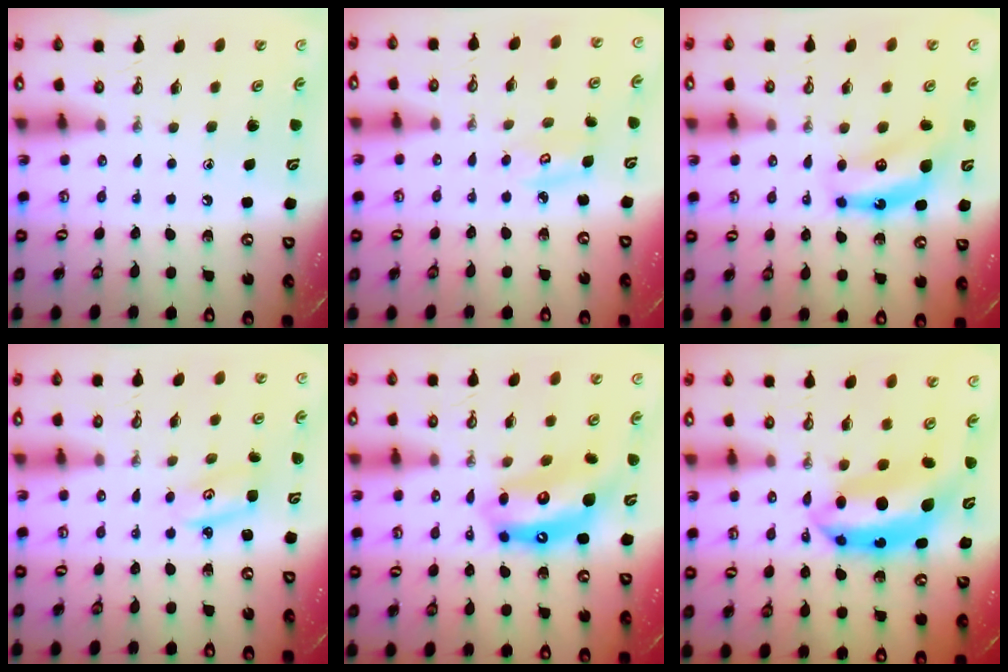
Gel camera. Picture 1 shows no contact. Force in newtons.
{"total": 4.4, "press": 4.4, "slide": 0.2}
{"total": 7.5, "press": 7.5, "slide": 0.3}
{"total": 2.8, "press": 2.8, "slide": 0.2}
{"total": 12.1, "press": 12.1, "slide": 1.2}
{"total": 9.6, "press": 9.6, "slide": 0.7}